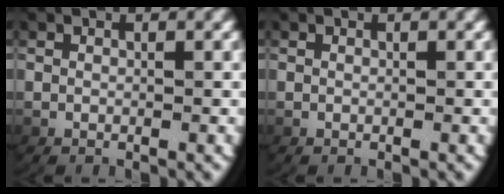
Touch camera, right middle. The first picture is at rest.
{"total": 0.0}